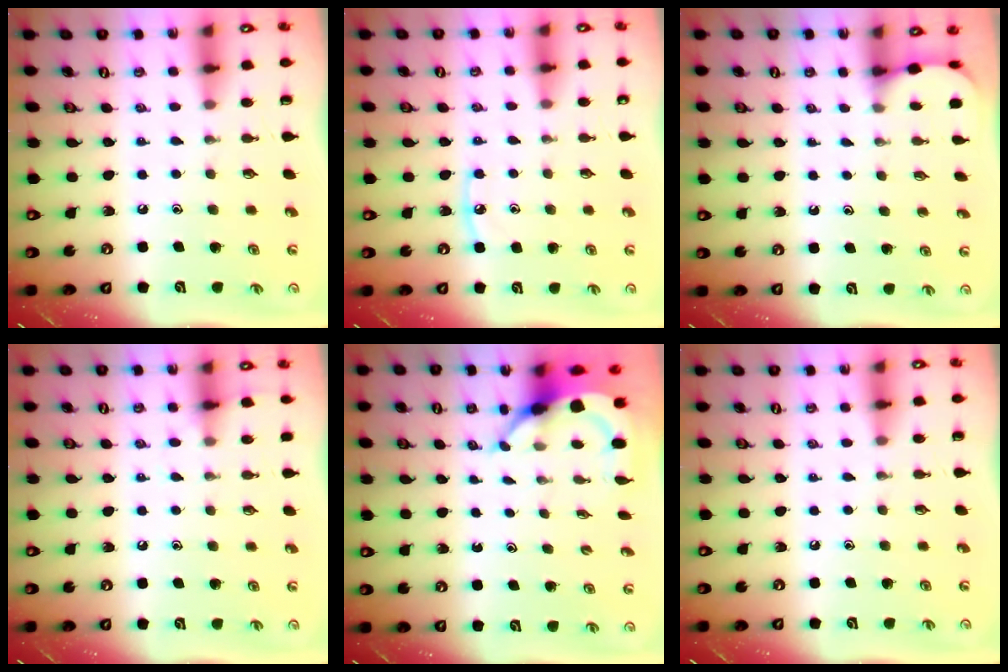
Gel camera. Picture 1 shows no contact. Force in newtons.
{"total": 5.3, "press": 5.3, "slide": 0.3}
{"total": 1.4, "press": 1.4, "slide": 0.1}
{"total": 4.8, "press": 4.7, "slide": 0.7}
{"total": 5.4, "press": 5.4, "slide": 0.7}
{"total": 0.0}